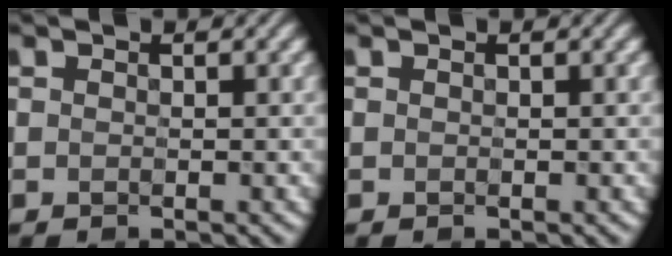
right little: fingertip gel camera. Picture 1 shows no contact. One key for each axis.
{"total": 0.0}